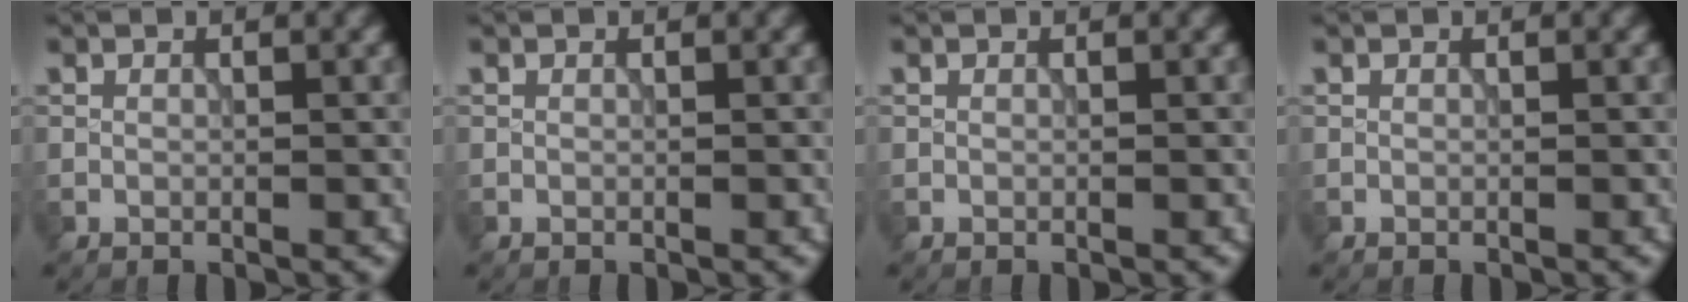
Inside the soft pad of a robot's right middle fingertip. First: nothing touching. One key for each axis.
{"total": 0.0}
{"total": 0.0}
{"total": 0.0}